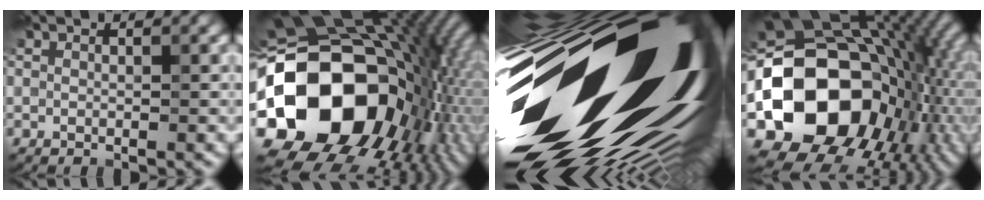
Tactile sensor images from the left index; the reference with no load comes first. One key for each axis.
{"total": 20.5, "fx": -1.6, "fy": 15.8, "fz": 13.0, "tx": -0.282, "ty": -0.003, "tz": -0.019}
{"total": 22.9, "fx": -1.2, "fy": 13.2, "fz": 18.6, "tx": -0.288, "ty": -0.062, "tz": 0.000}
{"total": 18.6, "fx": -2.0, "fy": 14.6, "fz": 11.4, "tx": -0.200, "ty": -0.009, "tz": -0.039}